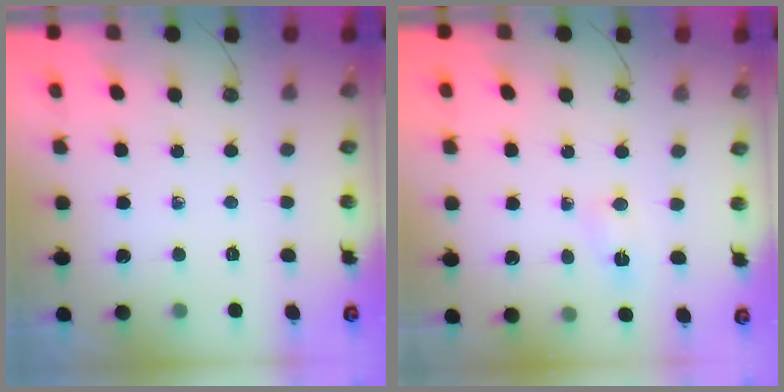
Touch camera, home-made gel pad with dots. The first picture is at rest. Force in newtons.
{"total": 2.4, "press": 2.4, "slide": 0.3}